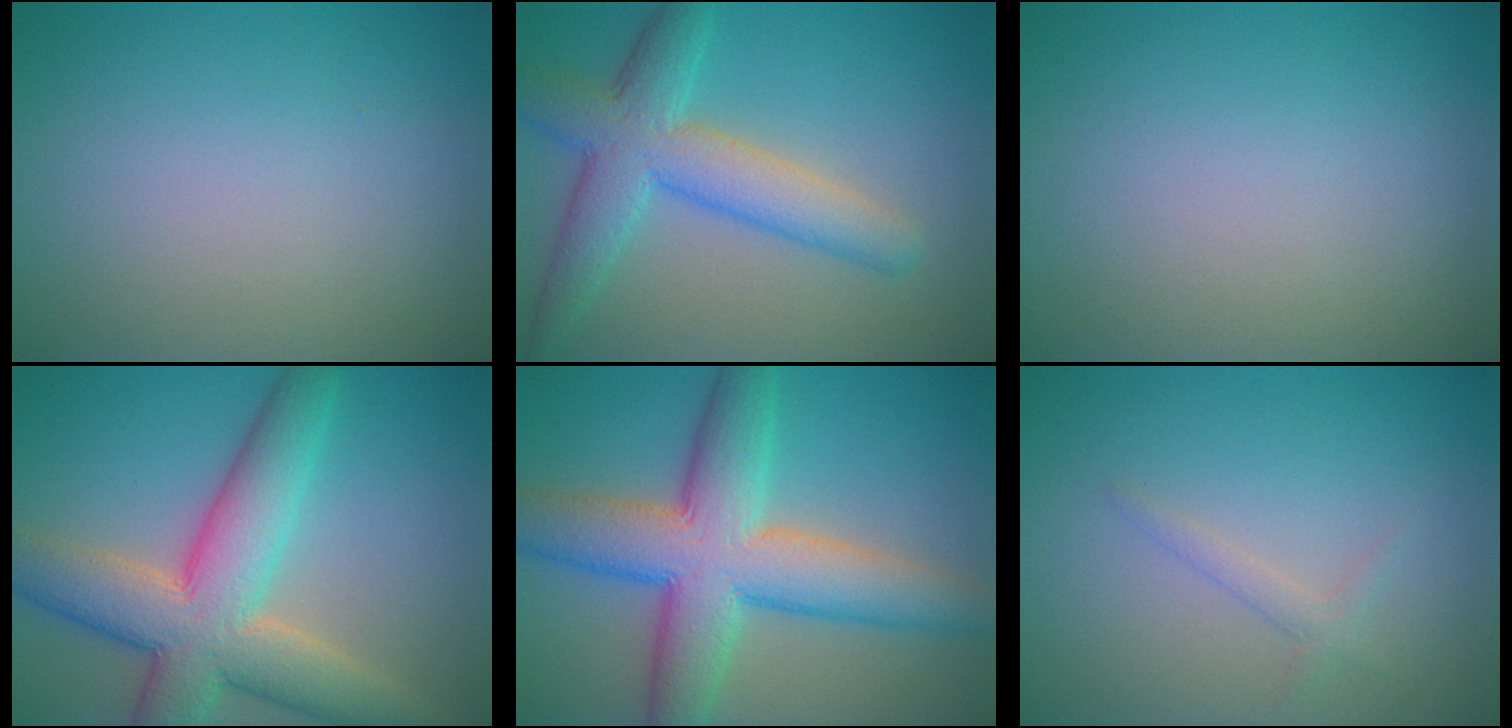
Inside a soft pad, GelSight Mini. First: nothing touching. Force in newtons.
{"total": 6.5, "press": 6.5, "slide": 0.2}
{"total": 0.0}
{"total": 10.0, "press": 9.9, "slide": 0.8}
{"total": 10.1, "press": 10.1, "slide": 0.2}
{"total": 1.1, "press": 1.1, "slide": 0.1}